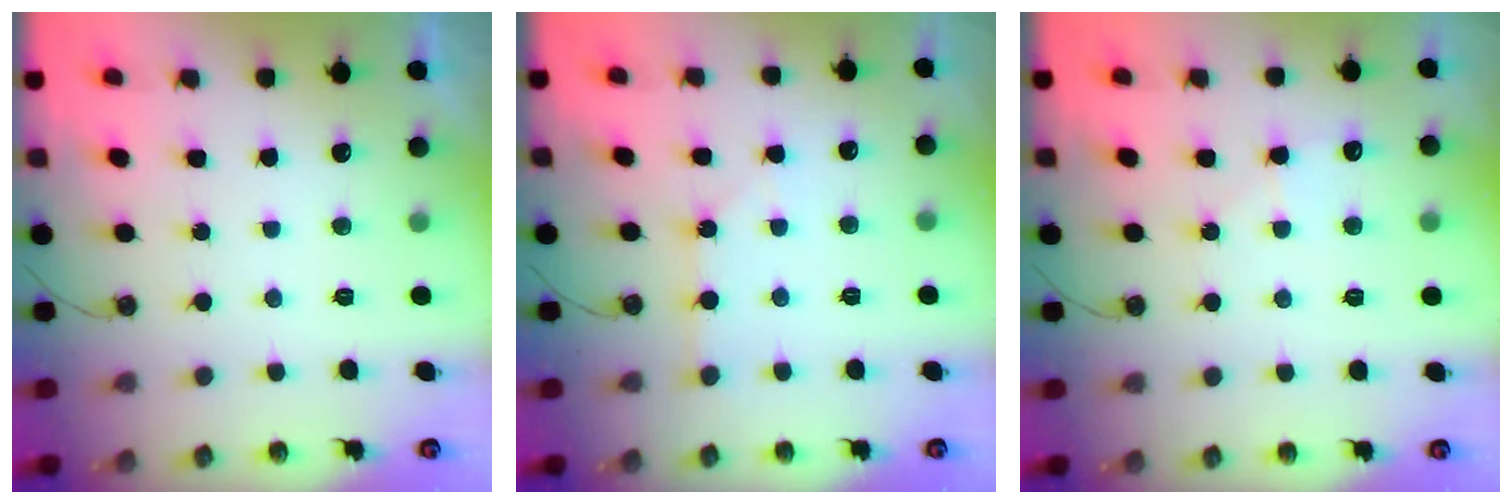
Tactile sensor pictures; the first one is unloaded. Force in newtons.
{"total": 1.5, "press": 1.5, "slide": 0.3}
{"total": 6.6, "press": 6.5, "slide": 0.9}